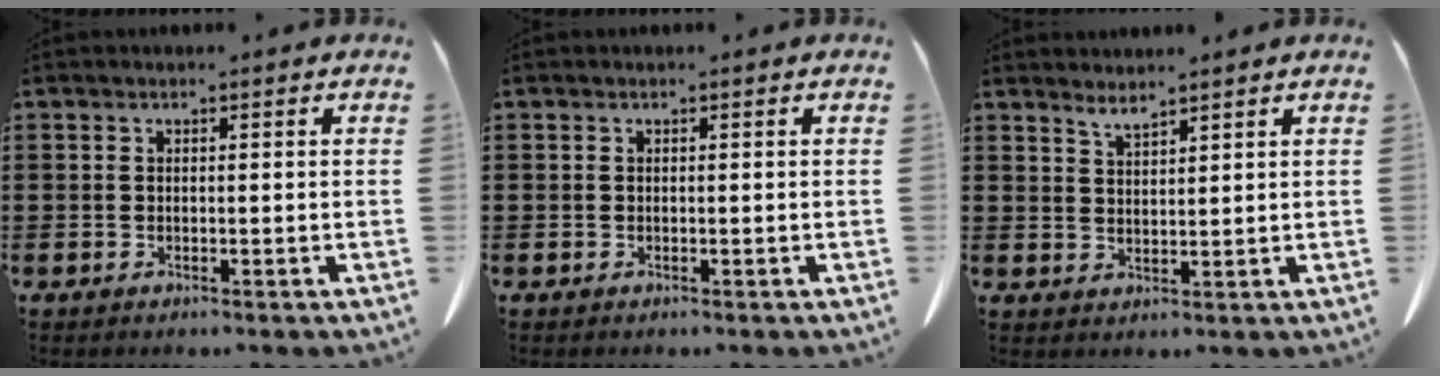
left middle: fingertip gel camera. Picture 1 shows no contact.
{"total": 0.0}
{"total": 2.1, "force": [2.0, -0.2, 0.5], "torque": [-0.013, -0.002, 0.039]}